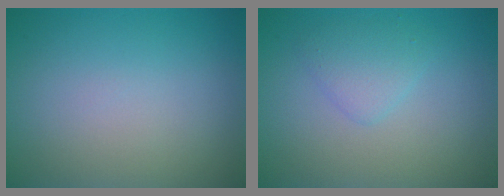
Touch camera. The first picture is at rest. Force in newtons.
{"total": 1.8, "press": 1.8, "slide": 0.1}